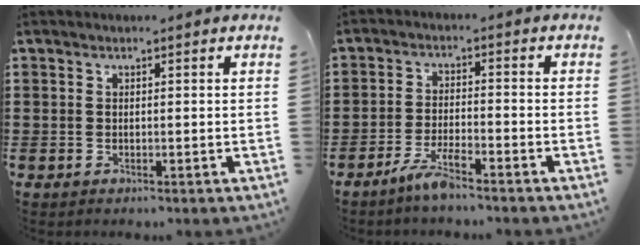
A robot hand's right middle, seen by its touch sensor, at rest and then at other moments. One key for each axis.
{"total": 4.1, "fx": -3.3, "fy": 0.4, "fz": 2.4, "tx": -0.053, "ty": 0.000, "tz": -0.065}